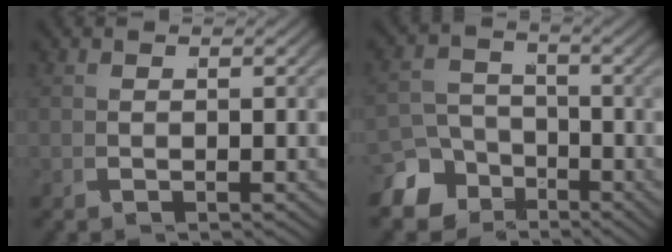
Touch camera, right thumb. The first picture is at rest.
{"total": 7.6, "force": [-4.0, 5.7, 3.0], "torque": [-0.028, -0.022, -0.065]}